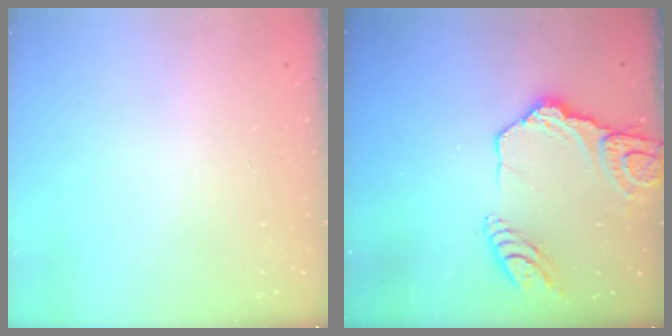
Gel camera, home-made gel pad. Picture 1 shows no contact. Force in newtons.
{"total": 16.8, "press": 16.8, "slide": 1.3}